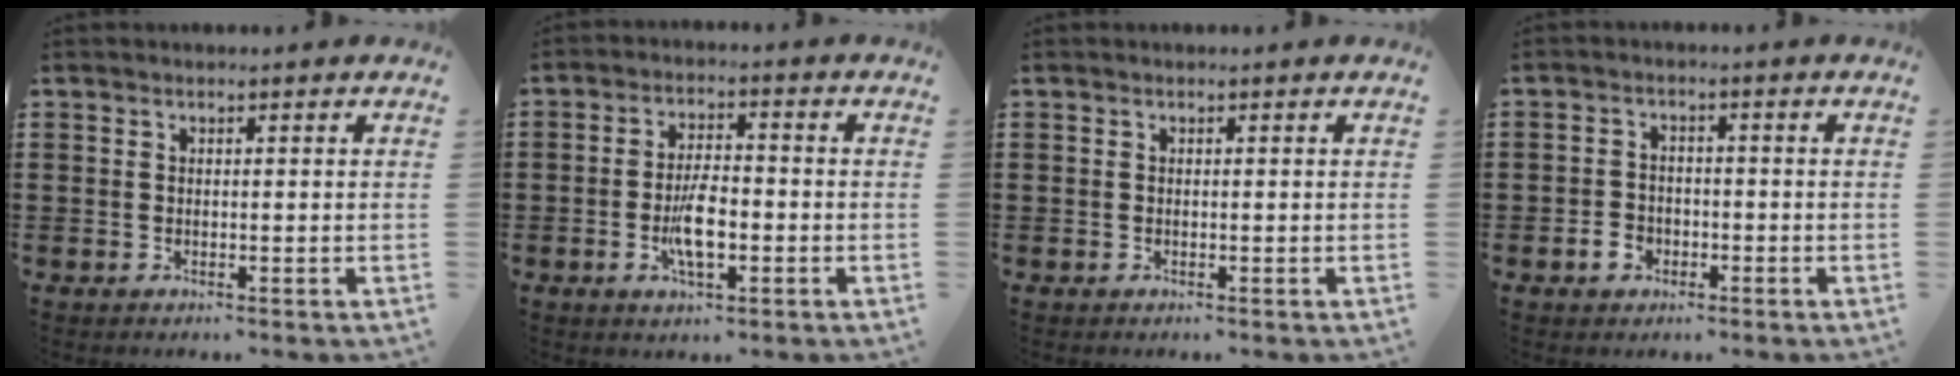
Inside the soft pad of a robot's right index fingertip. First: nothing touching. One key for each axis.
{"total": 6.2, "fx": -1.6, "fy": 2.1, "fz": 5.6, "tx": -0.115, "ty": -0.004, "tz": -0.031}
{"total": 0.0}
{"total": 2.8, "fx": -1.4, "fy": 2.2, "fz": 1.1, "tx": -0.024, "ty": 0.004, "tz": -0.029}